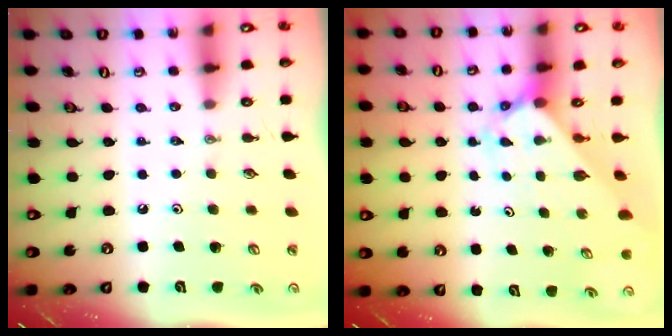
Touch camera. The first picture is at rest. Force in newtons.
{"total": 2.0, "press": 2.0, "slide": 0.1}